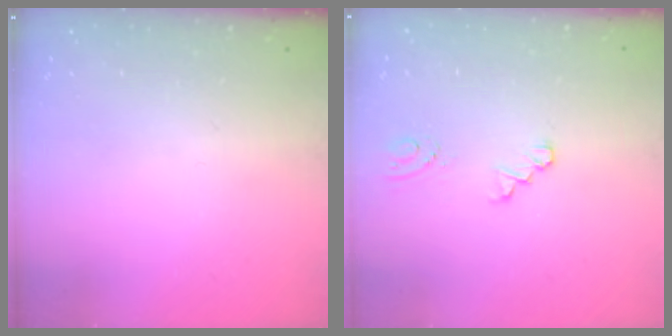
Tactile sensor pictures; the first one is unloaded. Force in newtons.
{"total": 0.0}